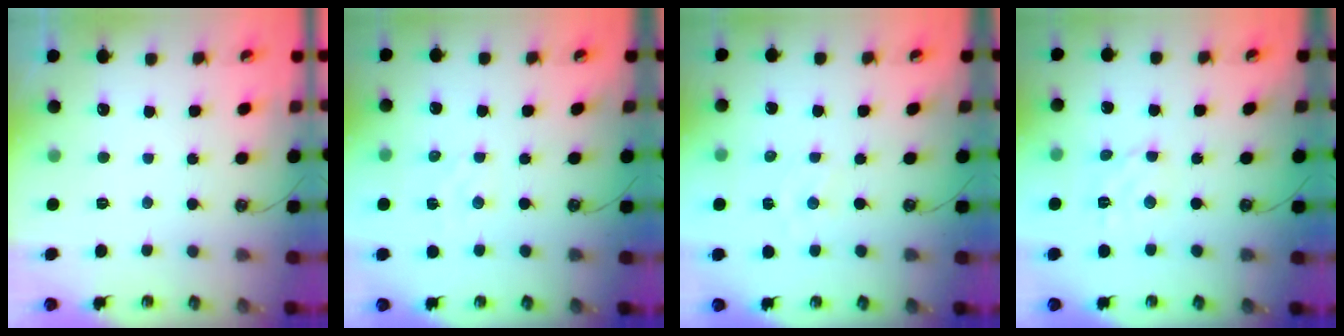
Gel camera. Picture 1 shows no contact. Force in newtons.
{"total": 3.6, "press": 3.6, "slide": 0.5}
{"total": 1.8, "press": 1.8, "slide": 0.3}
{"total": 4.2, "press": 4.1, "slide": 0.6}